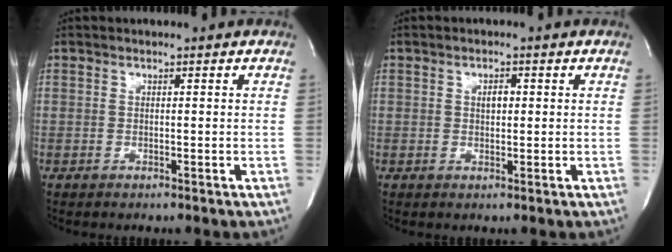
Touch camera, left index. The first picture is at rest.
{"total": 1.7, "force": [0.4, 0.9, 1.4], "torque": [-0.023, 0.001, 0.007]}